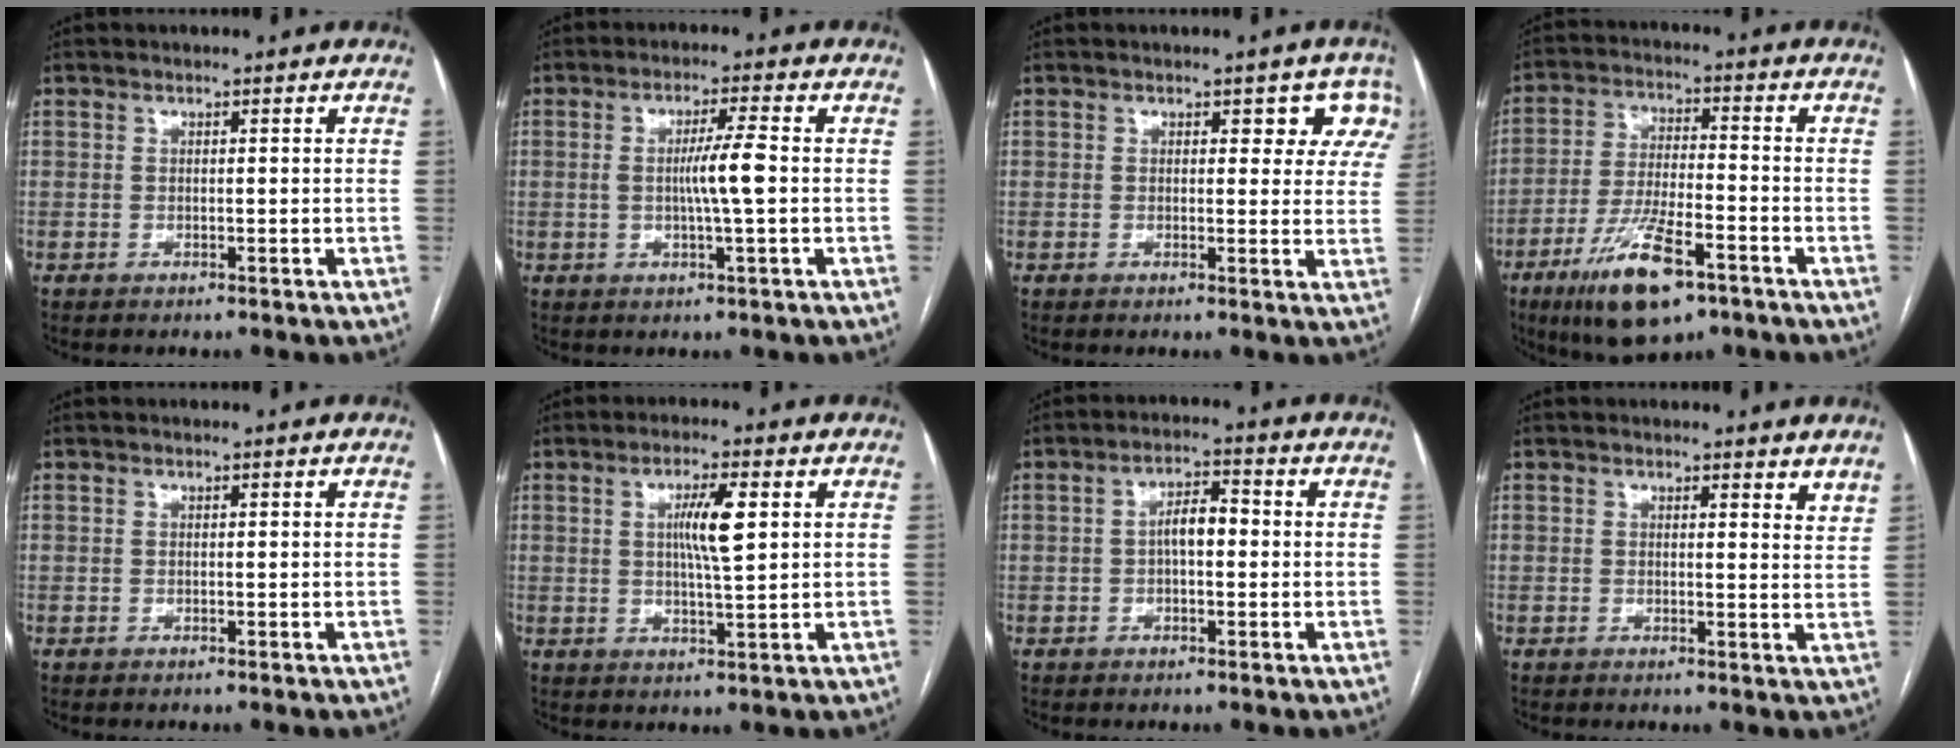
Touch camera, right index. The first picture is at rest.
{"total": 5.2, "force": [-0.2, -0.4, 5.2], "torque": [-0.091, 0.000, -0.005]}
{"total": 5.3, "force": [3.4, 3.2, 2.6], "torque": [0.001, -0.002, 0.019]}
{"total": 13.4, "force": [-7.7, 3.5, 10.4], "torque": [-0.202, -0.018, -0.129]}
{"total": 0.0}
{"total": 6.0, "force": [1.4, 0.4, 5.9], "torque": [-0.106, 0.000, 0.025]}
{"total": 4.3, "force": [-0.1, 1.7, 3.9], "torque": [-0.070, 0.017, -0.004]}
{"total": 4.3, "force": [3.9, 1.1, 1.4], "torque": [-0.007, -0.015, 0.030]}